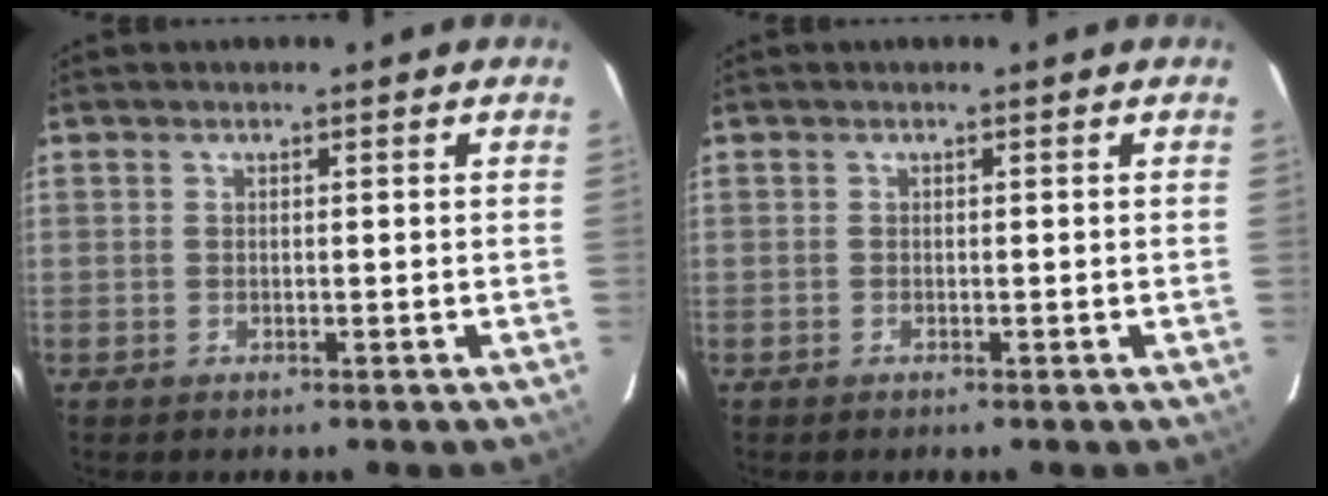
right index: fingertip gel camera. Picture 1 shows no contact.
{"total": 0.0}